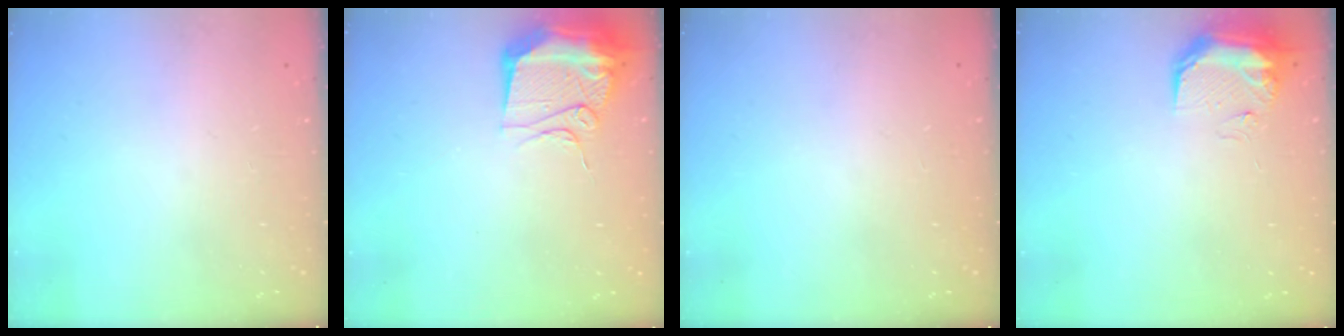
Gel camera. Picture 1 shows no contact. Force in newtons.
{"total": 12.1, "press": 12.0, "slide": 1.6}
{"total": 0.0}
{"total": 16.9, "press": 11.4, "slide": 12.5}